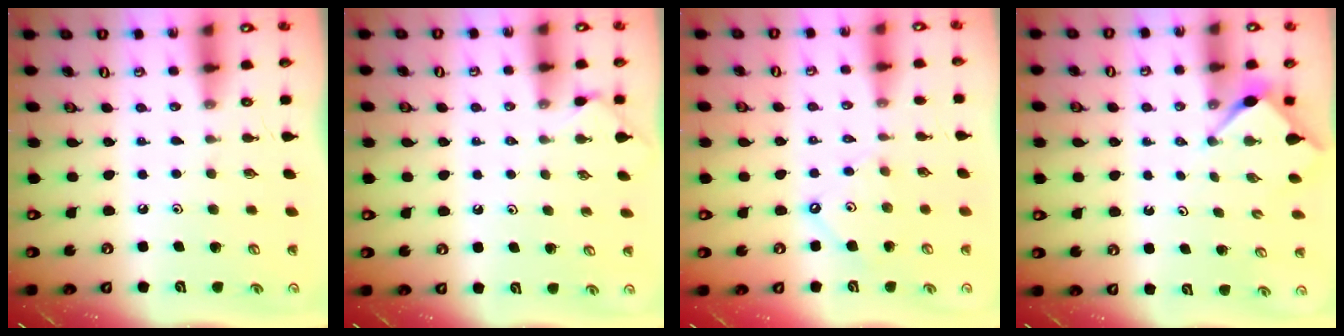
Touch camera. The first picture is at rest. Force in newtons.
{"total": 2.4, "press": 2.4, "slide": 0.3}
{"total": 4.1, "press": 4.1, "slide": 0.6}
{"total": 2.8, "press": 2.8, "slide": 0.3}